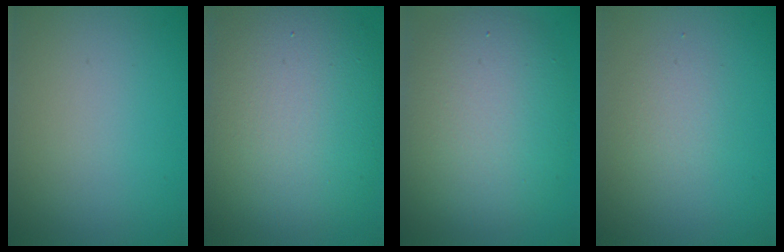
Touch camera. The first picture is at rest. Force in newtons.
{"total": 12.9, "press": 12.9, "slide": 1.1}
{"total": 8.7, "press": 8.7, "slide": 0.6}
{"total": 1.6, "press": 1.6, "slide": 0.2}